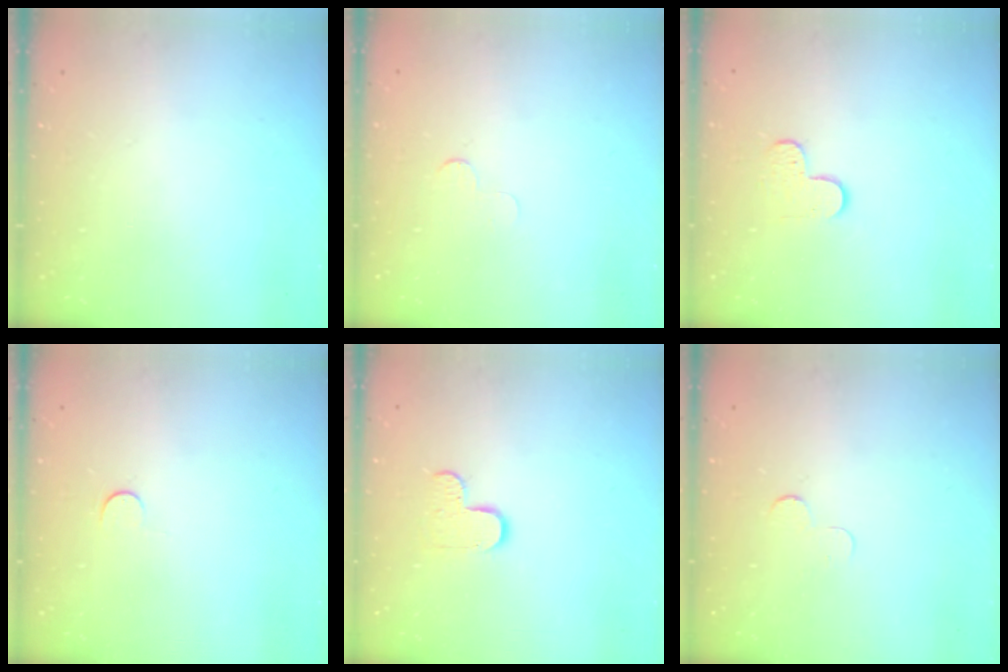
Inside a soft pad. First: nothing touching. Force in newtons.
{"total": 2.5, "press": 2.5, "slide": 0.2}
{"total": 3.8, "press": 3.8, "slide": 0.4}
{"total": 2.8, "press": 2.8, "slide": 0.4}
{"total": 6.2, "press": 6.2, "slide": 0.3}
{"total": 2.3, "press": 2.3, "slide": 0.2}